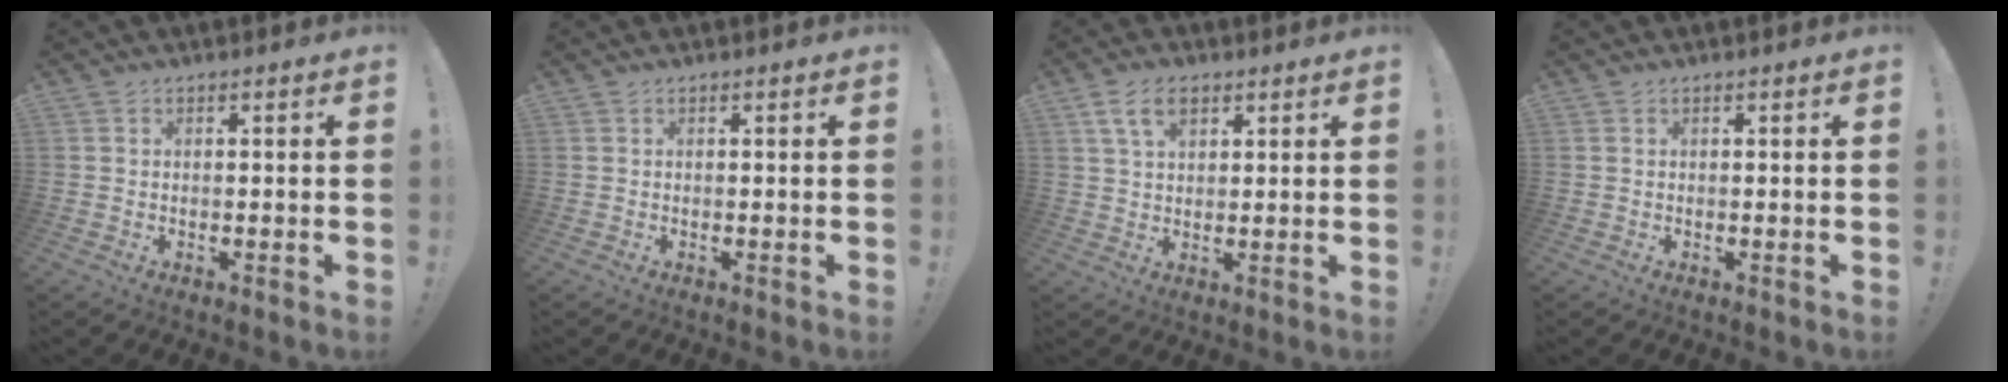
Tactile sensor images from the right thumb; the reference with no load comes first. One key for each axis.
{"total": 0.0}
{"total": 7.7, "fx": 3.8, "fy": 4.4, "fz": 5.0, "tx": -0.081, "ty": -0.003, "tz": 0.072}
{"total": 0.0}